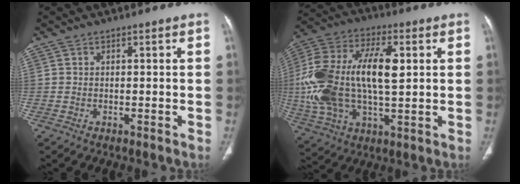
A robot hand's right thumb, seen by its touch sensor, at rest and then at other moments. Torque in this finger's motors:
{"motor_torque": [1.26, 1.31, 2.25, 0.37, 0.71]}